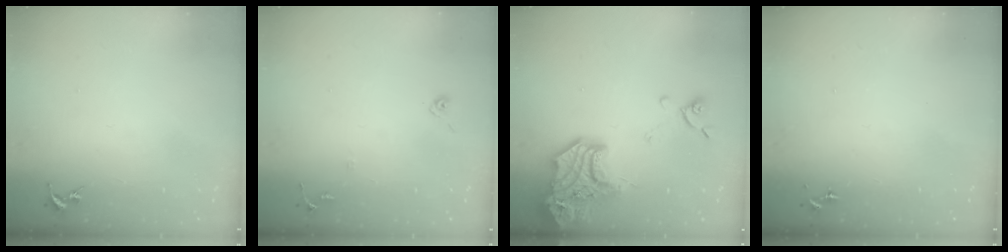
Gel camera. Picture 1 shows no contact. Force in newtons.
{"total": 6.7, "press": 6.6, "slide": 0.6}
{"total": 23.2, "press": 23.1, "slide": 2.7}
{"total": 0.0}